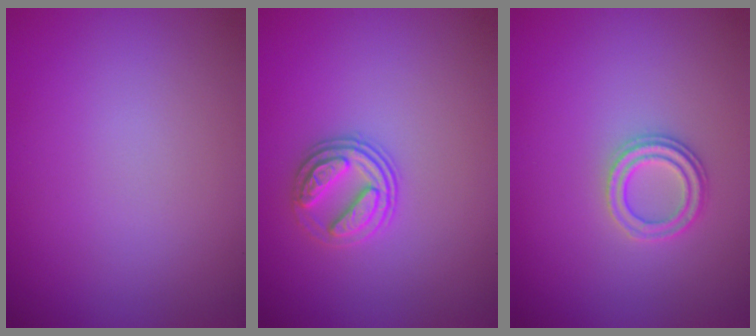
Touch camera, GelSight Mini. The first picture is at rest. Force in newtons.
{"total": 2.7, "press": 2.5, "slide": 1.0}
{"total": 2.3, "press": 2.2, "slide": 0.8}